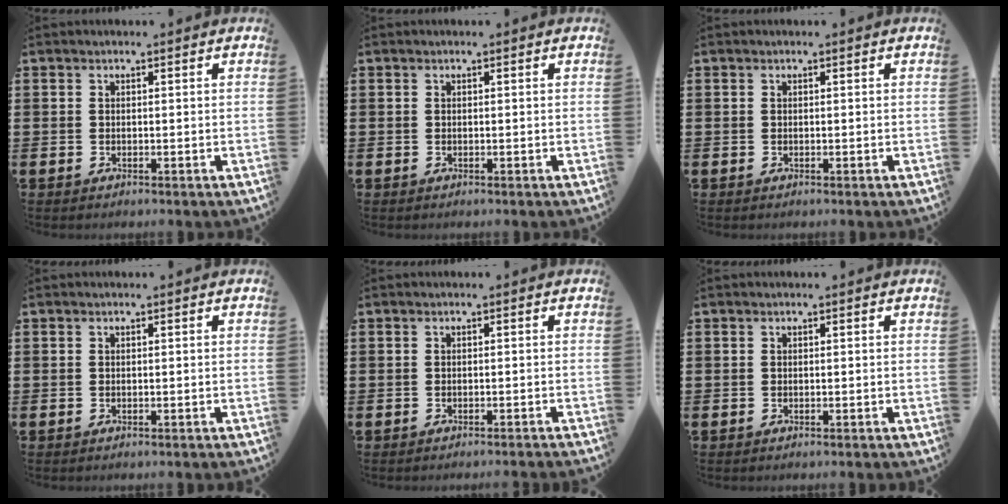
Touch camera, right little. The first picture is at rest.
{"total": 0.0}
{"total": 0.0}
{"total": 0.0}
{"total": 0.7, "force": [-0.7, -0.2, 0.0], "torque": [0.001, 0.000, -0.014]}
{"total": 0.0}